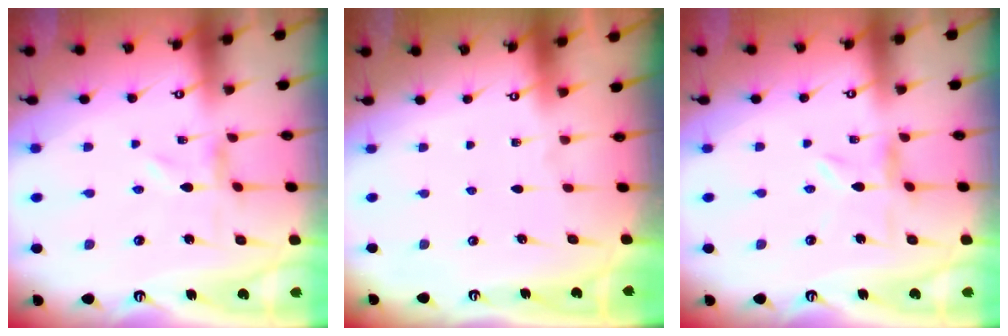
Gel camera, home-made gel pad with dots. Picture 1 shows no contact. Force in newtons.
{"total": 0.0}
{"total": 2.5, "press": 2.5, "slide": 0.3}